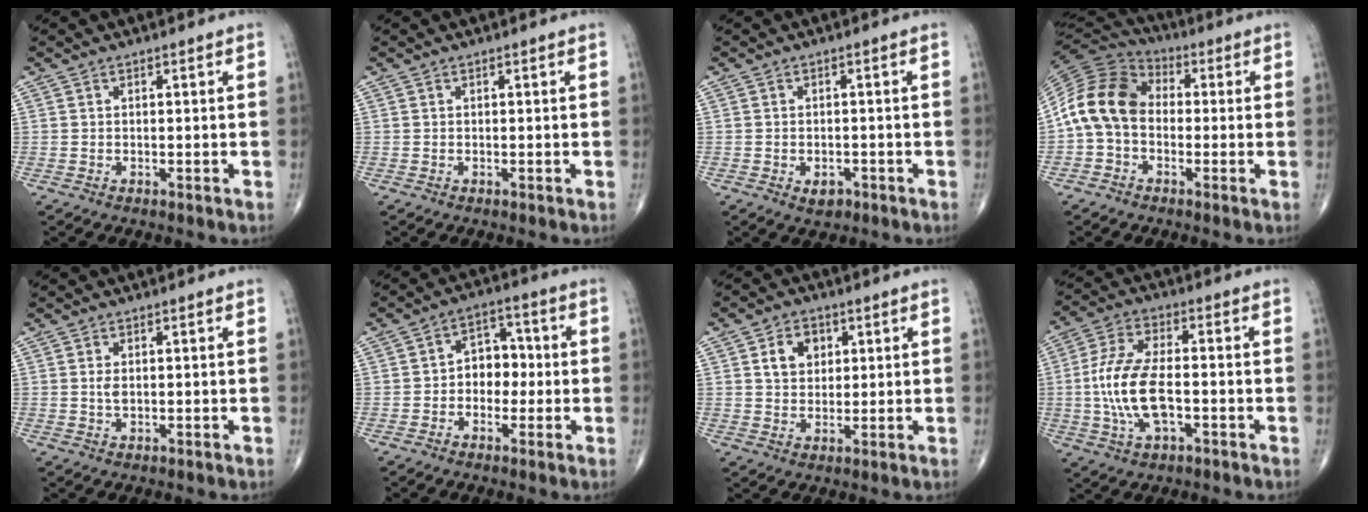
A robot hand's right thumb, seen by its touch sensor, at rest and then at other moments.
{"total": 0.0}
{"total": 2.7, "force": [-1.3, 1.8, 1.5], "torque": [-0.015, 0.003, -0.013]}
{"total": 12.5, "force": [-0.9, 9.3, 8.3], "torque": [-0.157, 0.033, -0.034]}
{"total": 1.5, "force": [0.2, 0.8, 1.3], "torque": [-0.025, -0.002, 0.006]}
{"total": 7.0, "force": [-0.6, 5.3, 4.6], "torque": [-0.031, 0.026, -0.022]}
{"total": 6.0, "force": [2.0, 4.7, 3.2], "torque": [-0.029, -0.006, 0.033]}
{"total": 12.7, "force": [-1.9, 6.0, 11.0], "torque": [-0.232, 0.017, -0.037]}